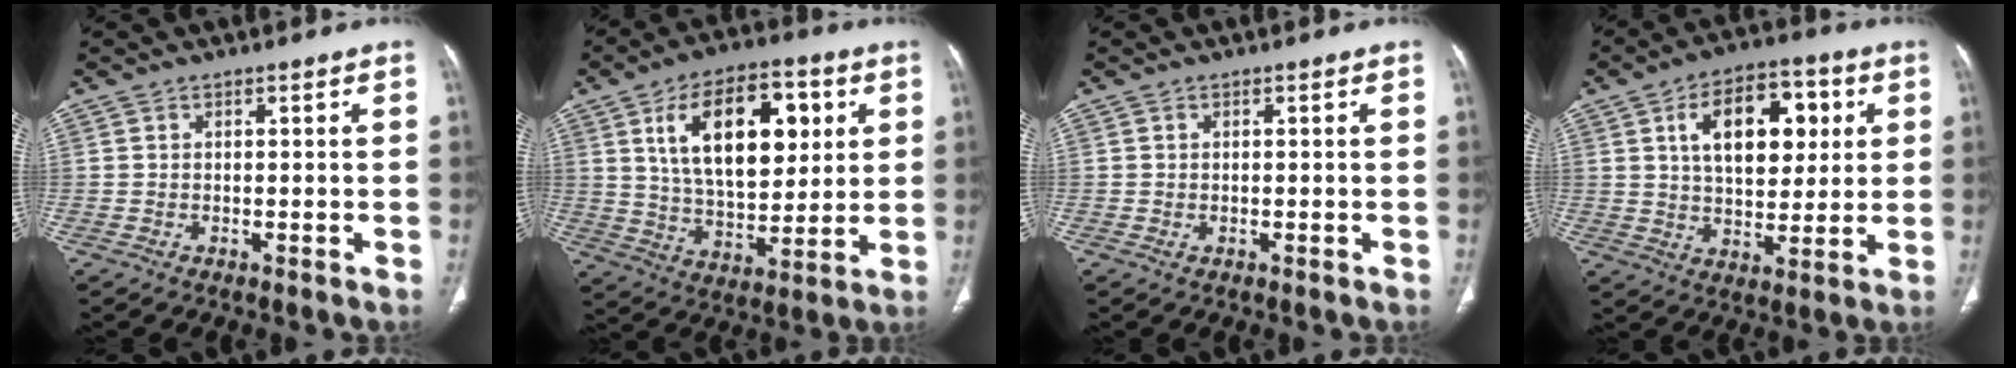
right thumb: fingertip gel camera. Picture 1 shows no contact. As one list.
[{"total": 20.1, "force": [6.2, 10.9, 15.7], "torque": [-0.215, -0.014, 0.108]}, {"total": 0.0}, {"total": 15.9, "force": [4.5, 9.2, 12.1], "torque": [-0.152, 0.001, 0.073]}]